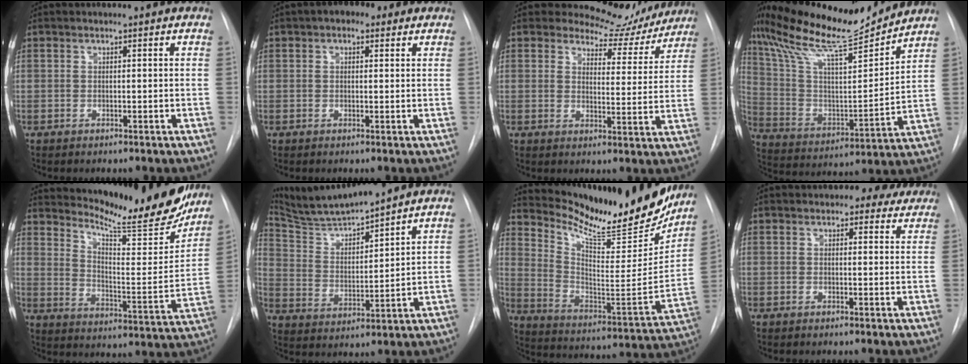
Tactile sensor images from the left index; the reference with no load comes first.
{"total": 3.4, "force": [1.8, 1.9, 2.2], "torque": [-0.031, 0.014, 0.021]}
{"total": 9.2, "force": [8.6, 3.2, 0.8], "torque": [0.003, -0.024, 0.095]}
{"total": 19.4, "force": [17.0, 1.5, 9.2], "torque": [-0.175, -0.002, 0.291]}
{"total": 21.5, "force": [19.5, 2.2, 8.7], "torque": [-0.131, -0.082, 0.263]}
{"total": 11.7, "force": [10.9, -0.7, 4.2], "torque": [-0.084, 0.001, 0.208]}
{"total": 25.4, "force": [22.3, 4.6, 11.3], "torque": [-0.180, -0.074, 0.320]}
{"total": 4.1, "force": [3.4, 2.1, 0.7], "torque": [0.010, -0.004, 0.030]}